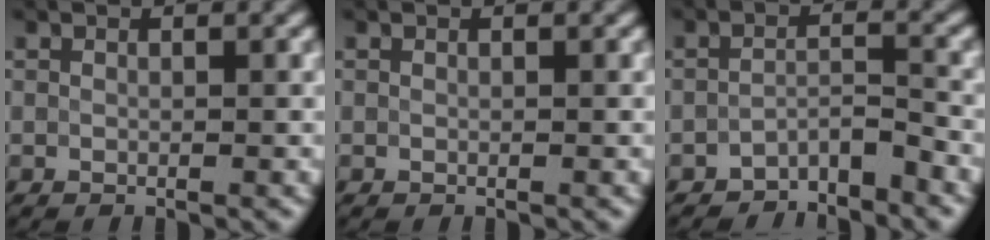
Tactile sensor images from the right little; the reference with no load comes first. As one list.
[{"total": 0.0}, {"total": 2.8, "force": [-2.6, 0.6, 1.0], "torque": [-0.017, 0.009, -0.051]}]